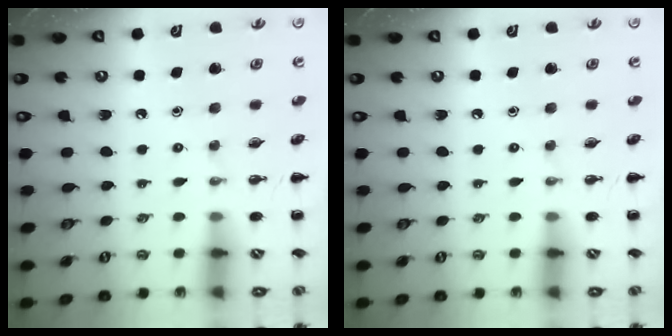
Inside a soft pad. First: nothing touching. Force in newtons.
{"total": 0.0}